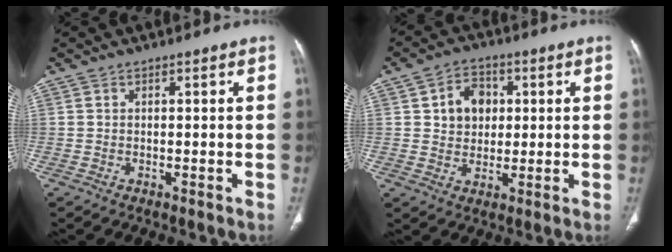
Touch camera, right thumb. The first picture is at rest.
{"total": 7.8, "force": [1.8, 6.2, 4.3], "torque": [-0.035, 0.000, 0.029]}